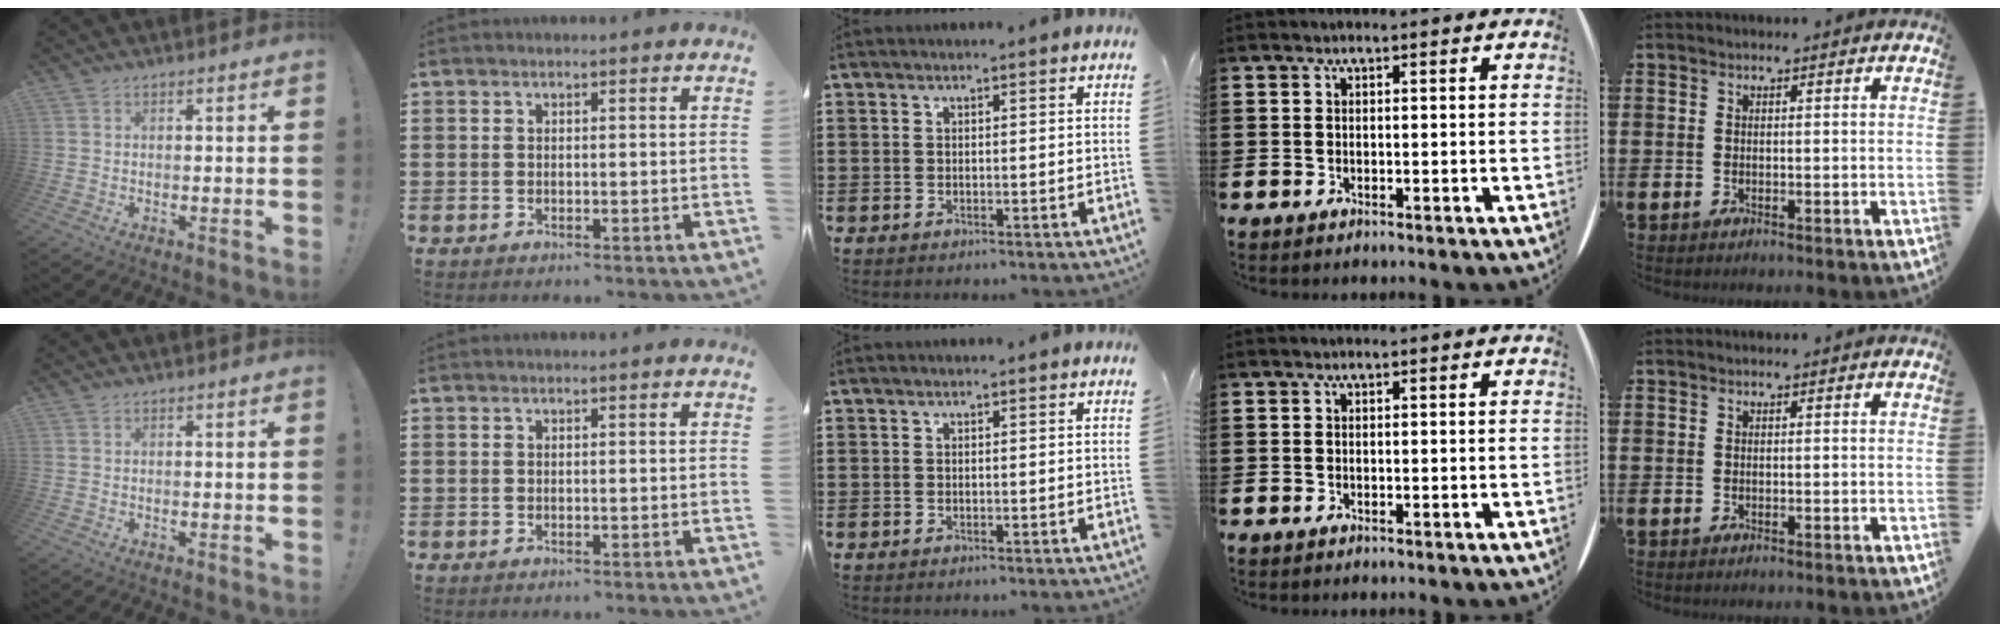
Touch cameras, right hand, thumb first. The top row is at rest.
{}